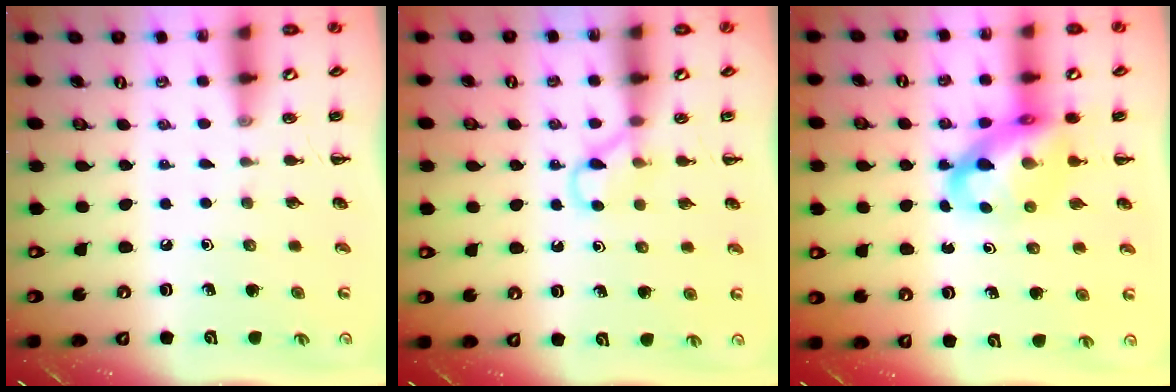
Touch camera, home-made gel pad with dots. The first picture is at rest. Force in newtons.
{"total": 4.0, "press": 3.8, "slide": 1.1}
{"total": 12.5, "press": 12.1, "slide": 3.0}